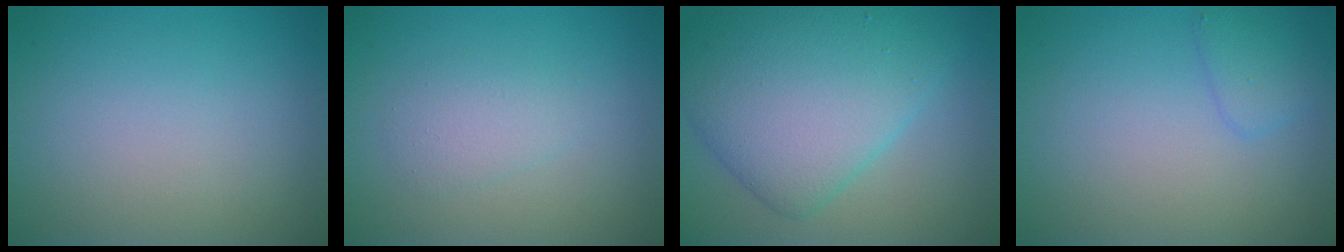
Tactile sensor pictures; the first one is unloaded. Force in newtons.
{"total": 1.8, "press": 1.8, "slide": 0.1}
{"total": 8.5, "press": 8.5, "slide": 0.4}
{"total": 1.6, "press": 1.6, "slide": 0.1}